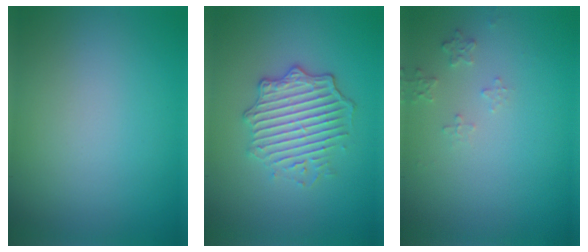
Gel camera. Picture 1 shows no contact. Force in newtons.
{"total": 4.5, "press": 3.7, "slide": 2.6}
{"total": 1.3, "press": 1.3, "slide": 0.2}